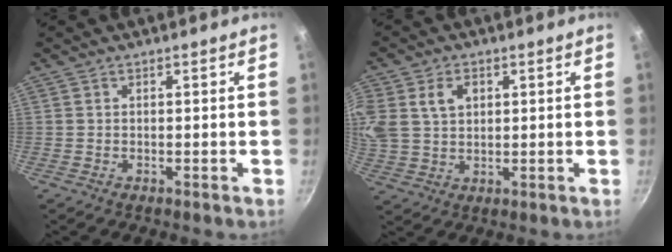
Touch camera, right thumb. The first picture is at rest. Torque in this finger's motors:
{"motor_torque": [-0.02, 1.16, 0.83, 0.67, 0.44]}